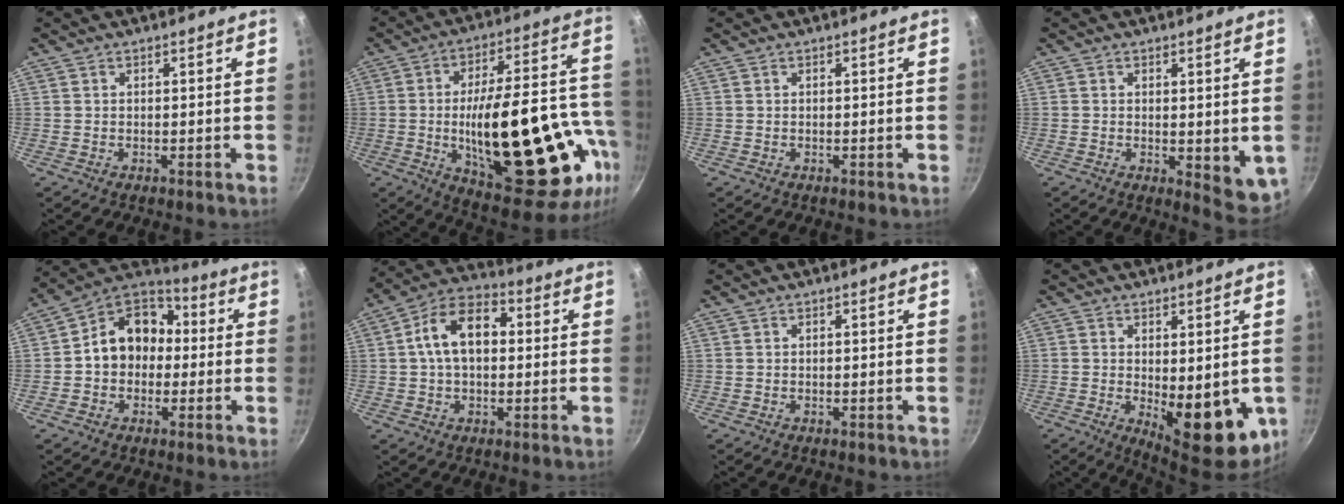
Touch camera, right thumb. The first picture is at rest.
{"total": 32.8, "force": [-7.2, 13.0, 29.2], "torque": [-0.403, 0.019, -0.082]}
{"total": 0.0}
{"total": 6.7, "force": [0.0, 3.1, 5.9], "torque": [-0.068, -0.014, 0.006]}
{"total": 13.4, "force": [-0.3, 10.8, 7.9], "torque": [-0.080, 0.045, -0.026]}
{"total": 12.3, "force": [1.4, 7.8, 9.4], "torque": [-0.134, 0.033, 0.007]}
{"total": 0.0}
{"total": 14.1, "force": [-2.2, 6.3, 12.5], "torque": [-0.134, -0.017, -0.012]}